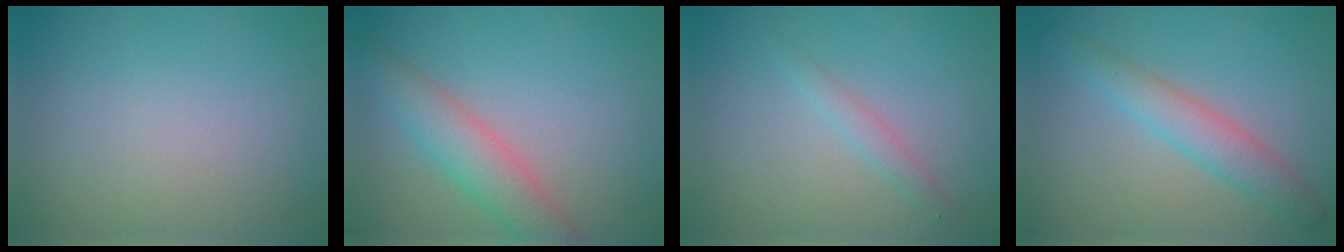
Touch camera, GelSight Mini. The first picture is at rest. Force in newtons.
{"total": 4.6, "press": 4.6, "slide": 0.4}
{"total": 1.4, "press": 1.4, "slide": 0.0}
{"total": 3.4, "press": 3.4, "slide": 0.1}